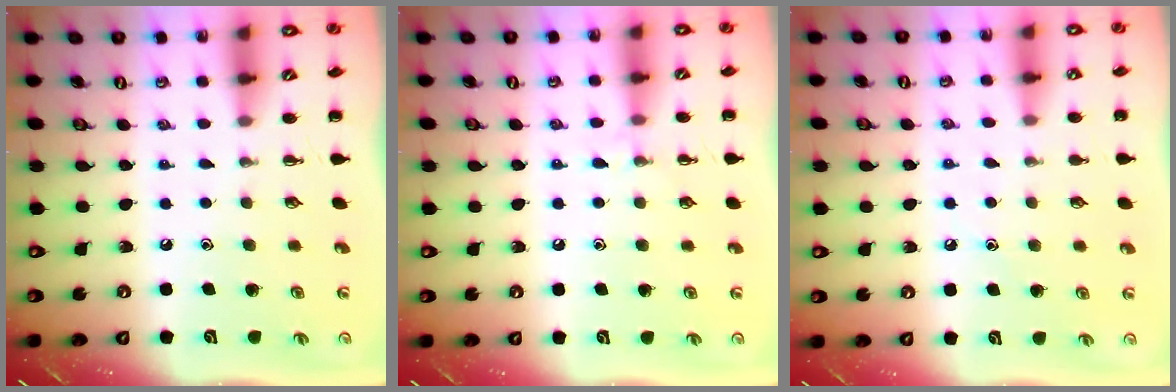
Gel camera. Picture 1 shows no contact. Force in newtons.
{"total": 5.9, "press": 5.7, "slide": 1.6}
{"total": 6.0, "press": 5.6, "slide": 2.0}